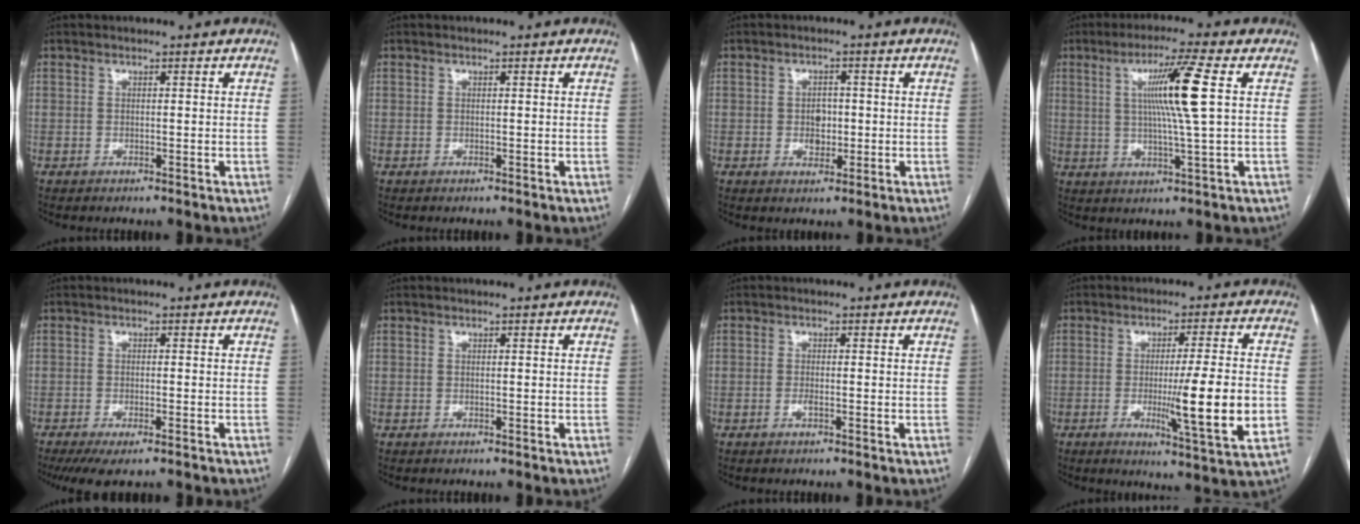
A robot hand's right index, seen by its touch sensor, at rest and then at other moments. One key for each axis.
{"total": 0.0}
{"total": 3.0, "fx": -0.2, "fy": 2.2, "fz": 2.0, "tx": -0.024, "ty": 0.003, "tz": 0.000}
{"total": 9.7, "fx": 2.1, "fy": -1.3, "fz": 9.4, "tx": -0.166, "ty": 0.002, "tz": 0.040}
{"total": 6.4, "fx": -4.8, "fy": 1.3, "fz": 4.0, "tx": -0.055, "ty": -0.012, "tz": -0.076}
{"total": 0.0}
{"total": 0.9, "fx": -0.4, "fy": 0.1, "fz": 0.8, "tx": -0.017, "ty": 0.000, "tz": -0.008}
{"total": 11.9, "fx": -2.2, "fy": -0.5, "fz": 11.7, "tx": -0.175, "ty": -0.026, "tz": -0.038}